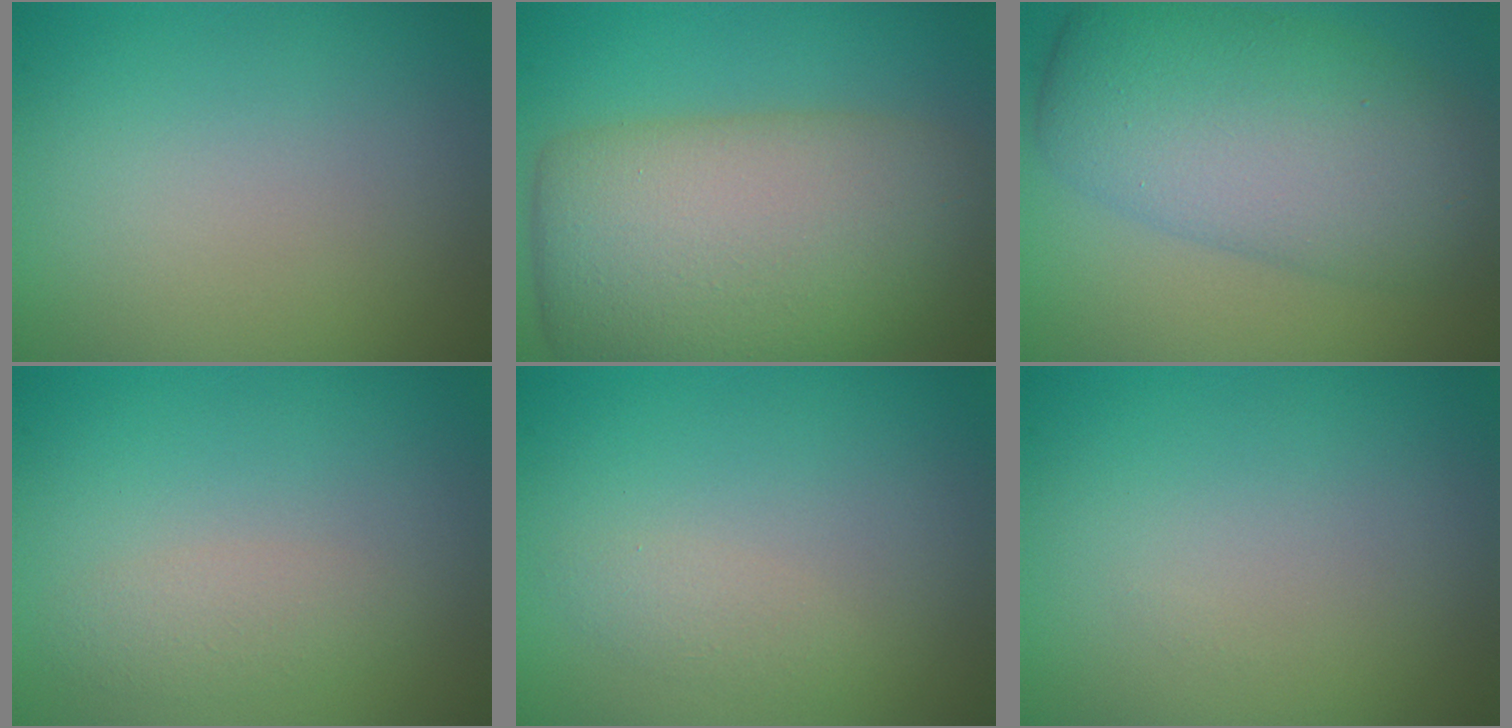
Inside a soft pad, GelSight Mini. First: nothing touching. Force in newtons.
{"total": 12.3, "press": 12.3, "slide": 0.8}
{"total": 9.6, "press": 9.6, "slide": 0.2}
{"total": 1.7, "press": 1.7, "slide": 0.1}
{"total": 1.2, "press": 1.2, "slide": 0.0}
{"total": 0.0}